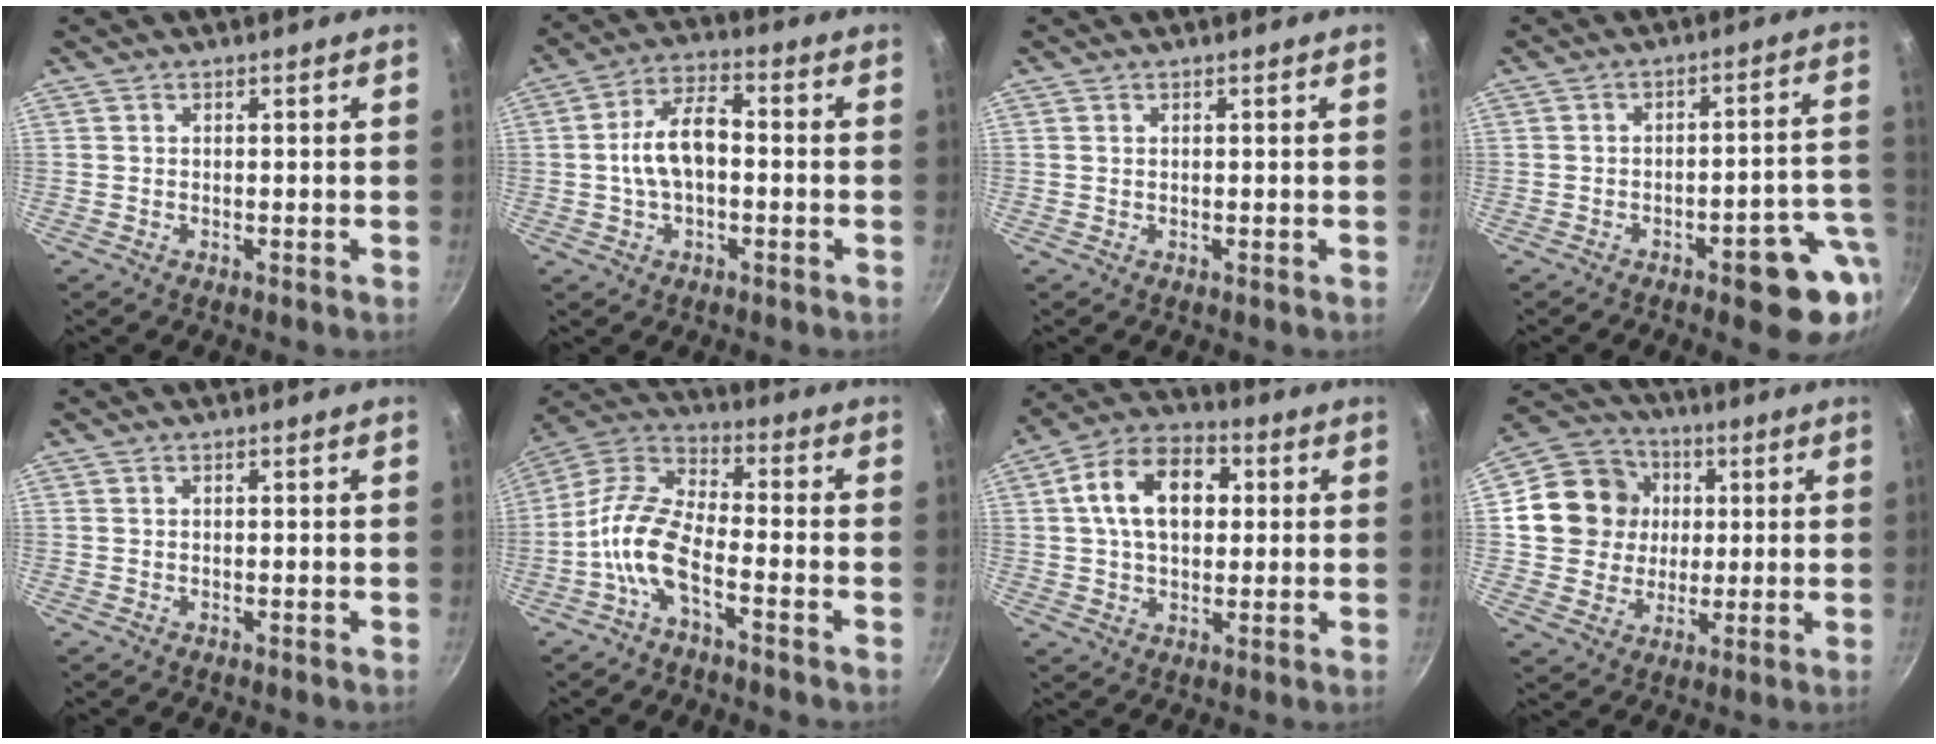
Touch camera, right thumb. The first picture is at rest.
{"total": 9.6, "force": [-0.7, 5.2, 8.0], "torque": [-0.131, 0.035, -0.019]}
{"total": 0.0}
{"total": 11.4, "force": [-4.6, 3.9, 9.7], "torque": [-0.084, 0.041, -0.054]}
{"total": 0.0}
{"total": 10.3, "force": [-4.4, 4.1, 8.4], "torque": [-0.173, 0.046, -0.102]}
{"total": 14.3, "force": [2.8, 9.5, 10.3], "torque": [-0.144, 0.020, 0.031]}
{"total": 14.4, "force": [2.4, 13.1, 5.5], "torque": [-0.073, 0.015, 0.037]}